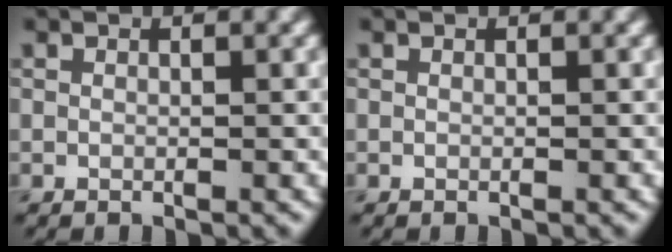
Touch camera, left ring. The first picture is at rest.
{"total": 0.0}